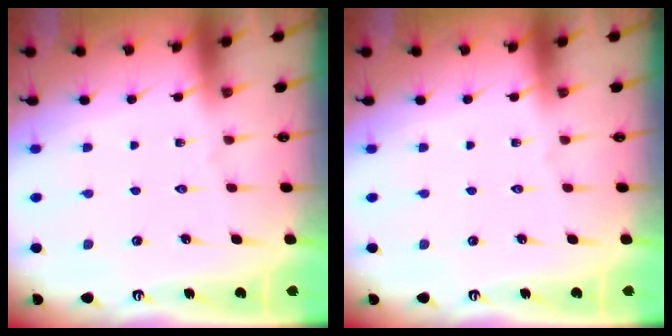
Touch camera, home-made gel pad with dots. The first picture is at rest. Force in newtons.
{"total": 0.0}